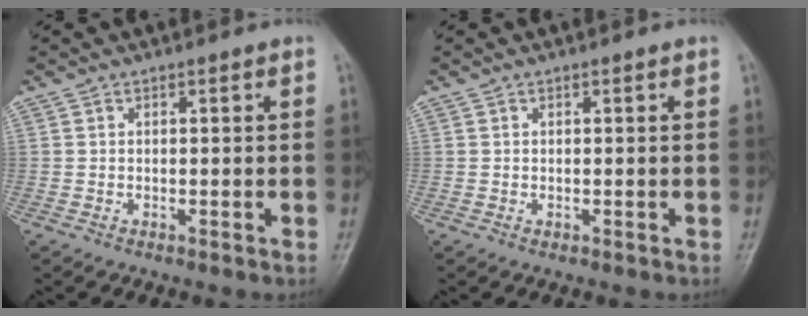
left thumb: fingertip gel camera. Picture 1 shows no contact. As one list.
[{"total": 0.6, "force": [0.2, 0.2, 0.5], "torque": [-0.004, 0.002, 0.003]}]